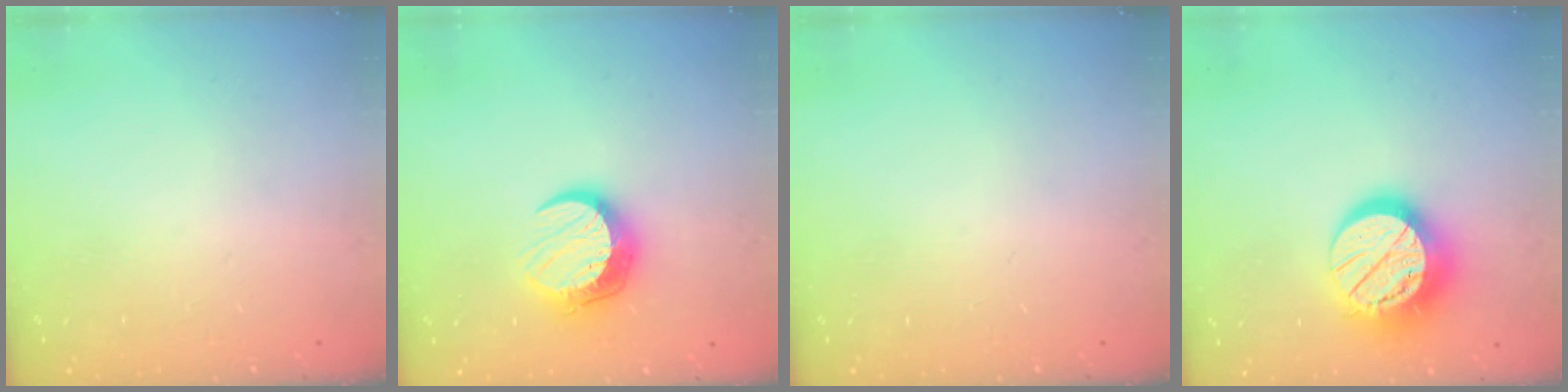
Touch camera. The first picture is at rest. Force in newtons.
{"total": 11.4, "press": 11.4, "slide": 0.5}
{"total": 0.0}
{"total": 17.5, "press": 17.4, "slide": 1.3}